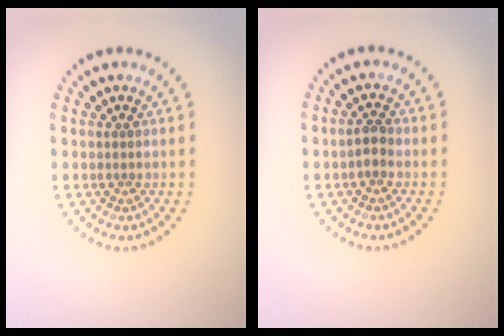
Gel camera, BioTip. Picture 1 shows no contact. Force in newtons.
{"total": 1.4, "press": 1.4, "slide": 0.4}